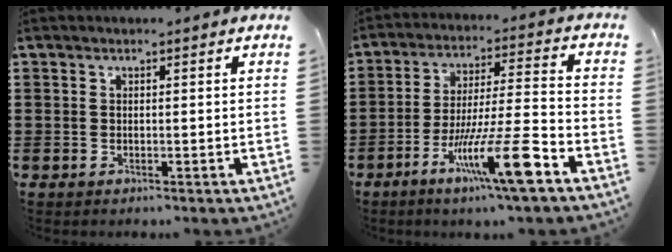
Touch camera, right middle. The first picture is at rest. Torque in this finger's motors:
{"motor_torque": [2.14, 0.00, 1.05, 0.21]}